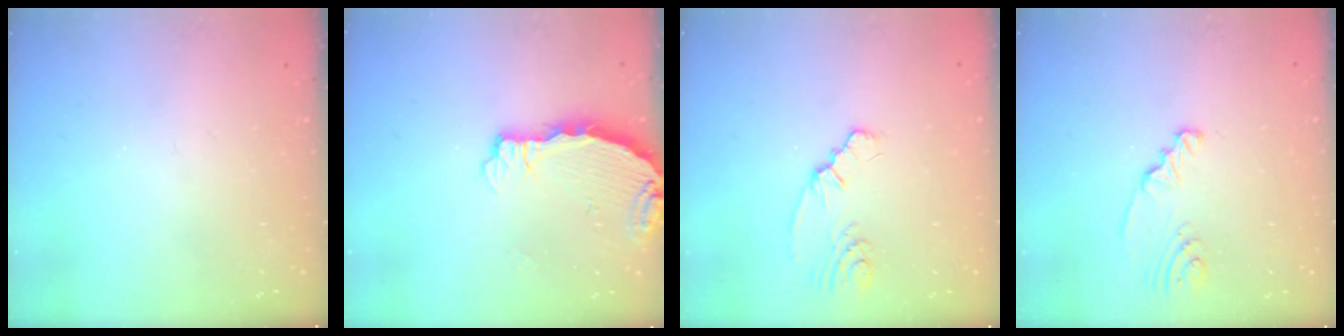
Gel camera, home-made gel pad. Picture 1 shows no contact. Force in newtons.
{"total": 3.8, "press": 3.8, "slide": 0.5}
{"total": 2.3, "press": 2.2, "slide": 0.5}
{"total": 2.3, "press": 2.3, "slide": 0.3}